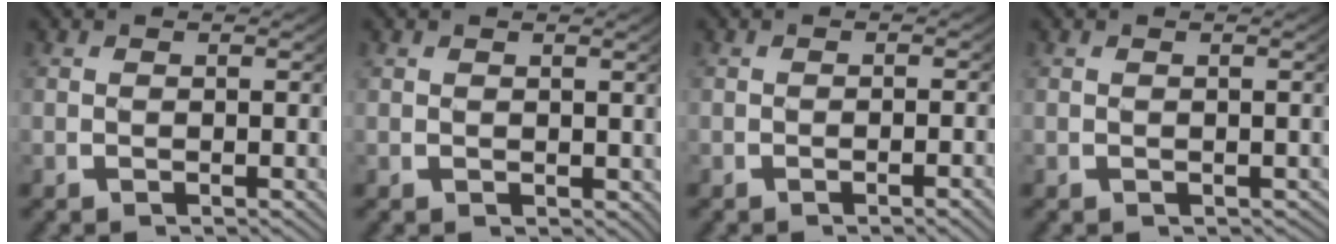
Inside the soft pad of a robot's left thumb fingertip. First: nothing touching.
{"total": 0.8, "force": [0.5, 0.7, 0.2], "torque": [0.005, -0.003, 0.016]}
{"total": 1.6, "force": [-0.9, 0.1, 1.3], "torque": [-0.020, 0.008, -0.016]}
{"total": 0.6, "force": [-0.3, 0.5, 0.2], "torque": [0.003, -0.003, 0.001]}